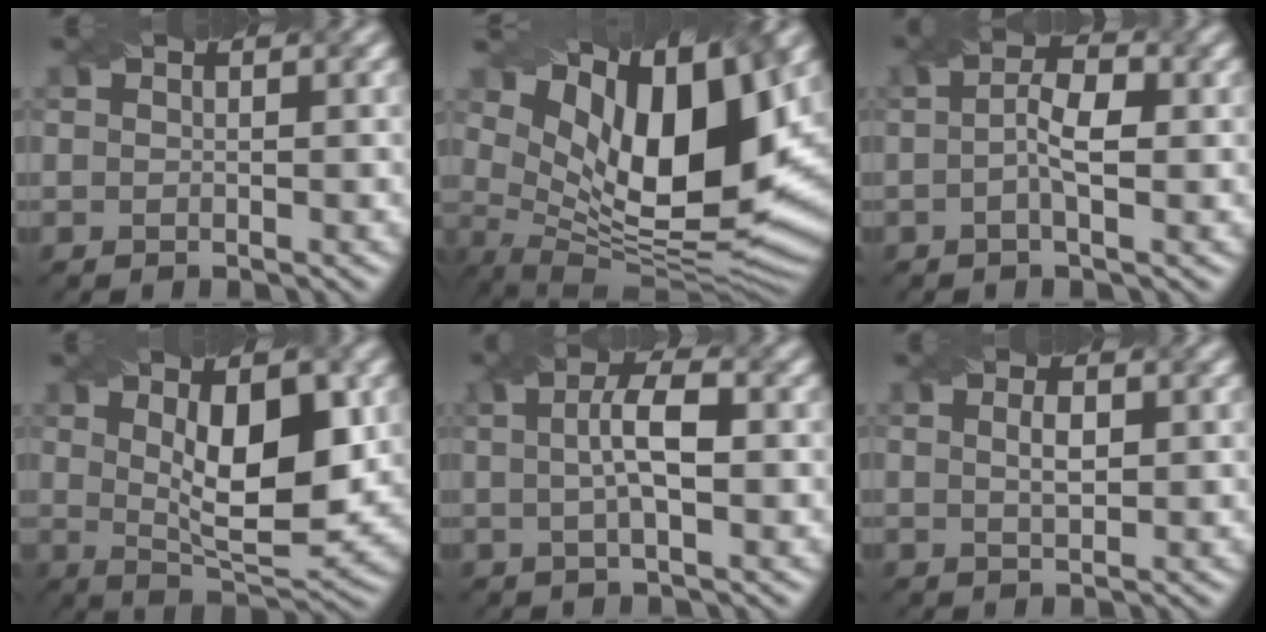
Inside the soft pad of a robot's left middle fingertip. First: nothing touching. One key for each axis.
{"total": 14.8, "fx": 5.4, "fy": 6.4, "fz": 12.2, "tx": -0.200, "ty": -0.006, "tz": 0.101}
{"total": 3.3, "fx": -0.2, "fy": 1.0, "fz": 3.1, "tx": -0.062, "ty": 0.003, "tz": -0.007}
{"total": 9.7, "fx": 1.8, "fy": 3.4, "fz": 8.9, "tx": -0.137, "ty": -0.003, "tz": 0.032}
{"total": 4.2, "fx": 0.4, "fy": 1.2, "fz": 4.0, "tx": -0.072, "ty": 0.009, "tz": 0.004}
{"total": 1.8, "fx": 0.4, "fy": 0.7, "fz": 1.6, "tx": -0.035, "ty": 0.002, "tz": 0.010}